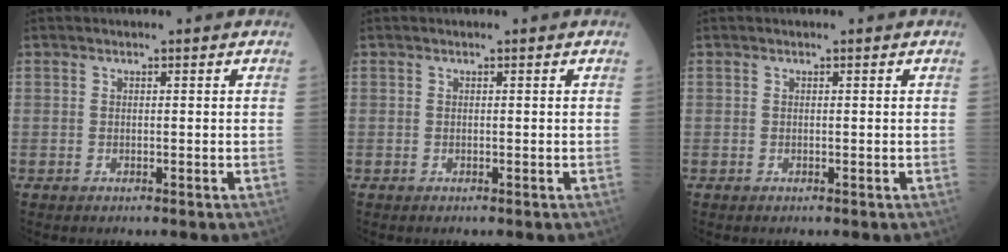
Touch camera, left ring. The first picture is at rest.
{"total": 0.0}
{"total": 0.0}